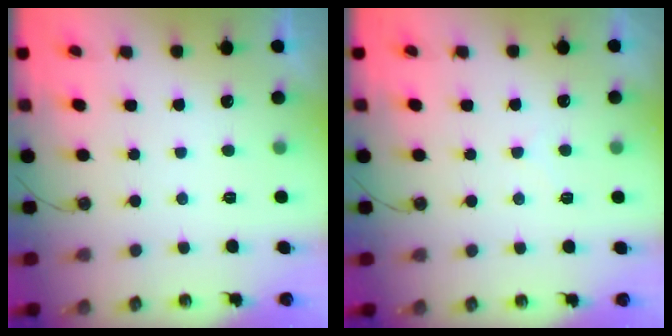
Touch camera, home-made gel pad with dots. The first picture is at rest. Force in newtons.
{"total": 5.0, "press": 4.9, "slide": 0.7}